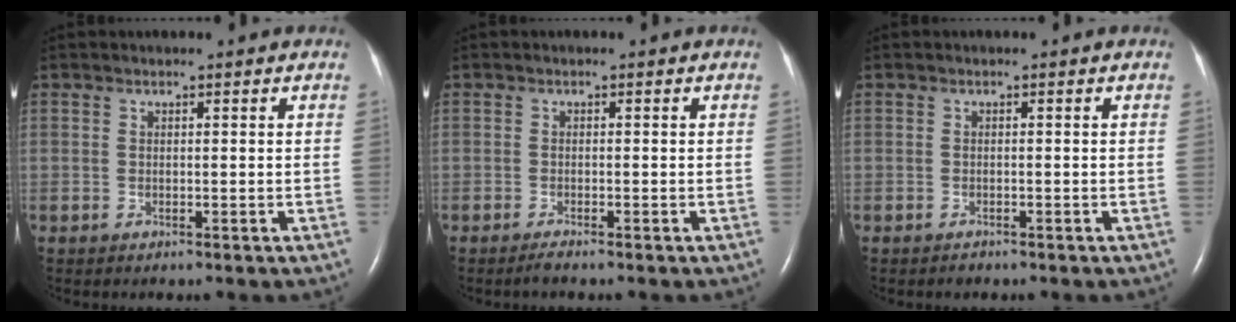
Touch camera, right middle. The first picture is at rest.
{"total": 1.1, "force": [-0.9, -0.1, 0.5], "torque": [-0.018, -0.003, -0.018]}
{"total": 0.7, "force": [-0.6, 0.2, 0.1], "torque": [-0.006, -0.002, -0.009]}